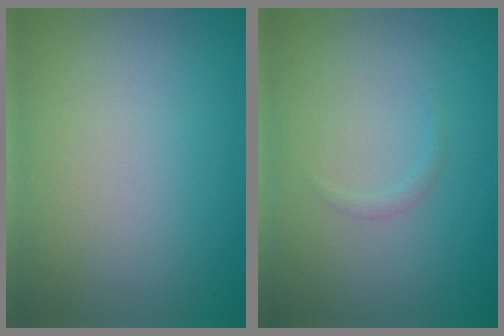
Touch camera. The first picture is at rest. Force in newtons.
{"total": 0.5, "press": 0.5, "slide": 0.1}